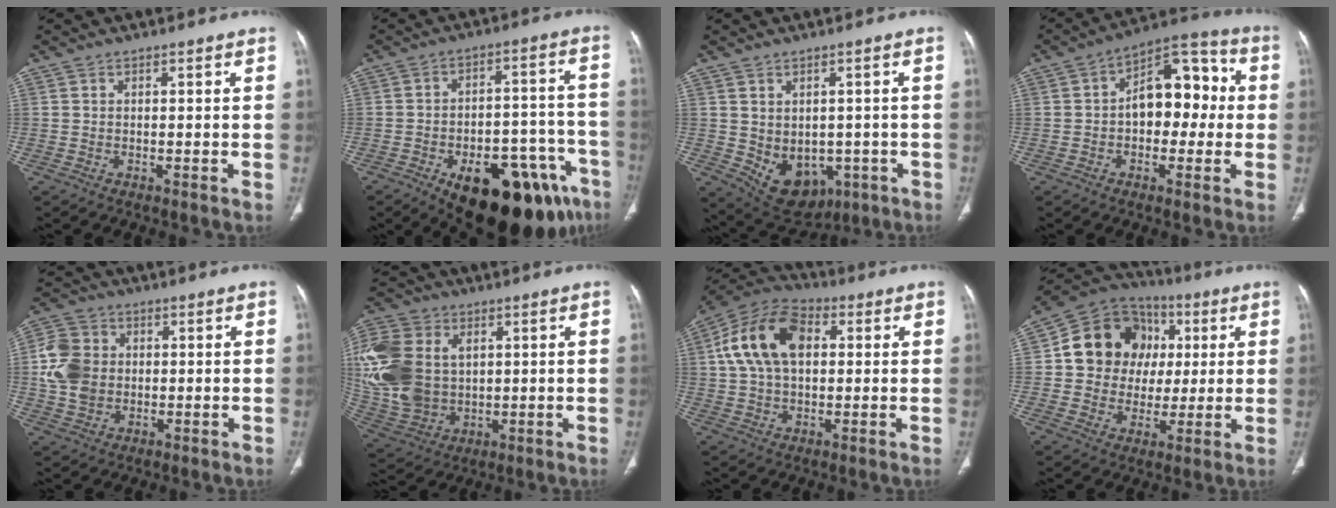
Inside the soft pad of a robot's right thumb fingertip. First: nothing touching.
{"total": 24.3, "force": [-12.7, 11.0, 17.5], "torque": [-0.168, 0.067, -0.166]}
{"total": 10.9, "force": [-2.9, 8.1, 6.7], "torque": [-0.071, 0.004, -0.016]}
{"total": 13.6, "force": [0.4, 8.6, 10.6], "torque": [-0.102, 0.045, -0.005]}
{"total": 9.7, "force": [0.4, 8.1, 5.4], "torque": [-0.088, 0.008, 0.004]}
{"total": 21.4, "force": [3.1, 15.8, 14.1], "torque": [-0.324, -0.002, 0.075]}
{"total": 15.5, "force": [3.1, 9.8, 11.6], "torque": [-0.210, 0.023, 0.048]}
{"total": 17.0, "force": [2.8, 14.9, 7.7], "torque": [-0.085, 0.021, 0.050]}